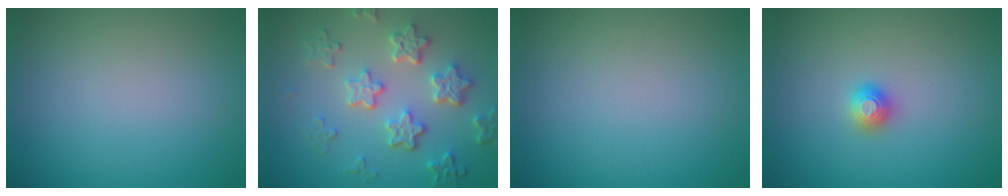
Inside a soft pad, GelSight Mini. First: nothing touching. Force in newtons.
{"total": 5.6, "press": 4.3, "slide": 3.6}
{"total": 0.0}
{"total": 1.2, "press": 1.2, "slide": 0.3}